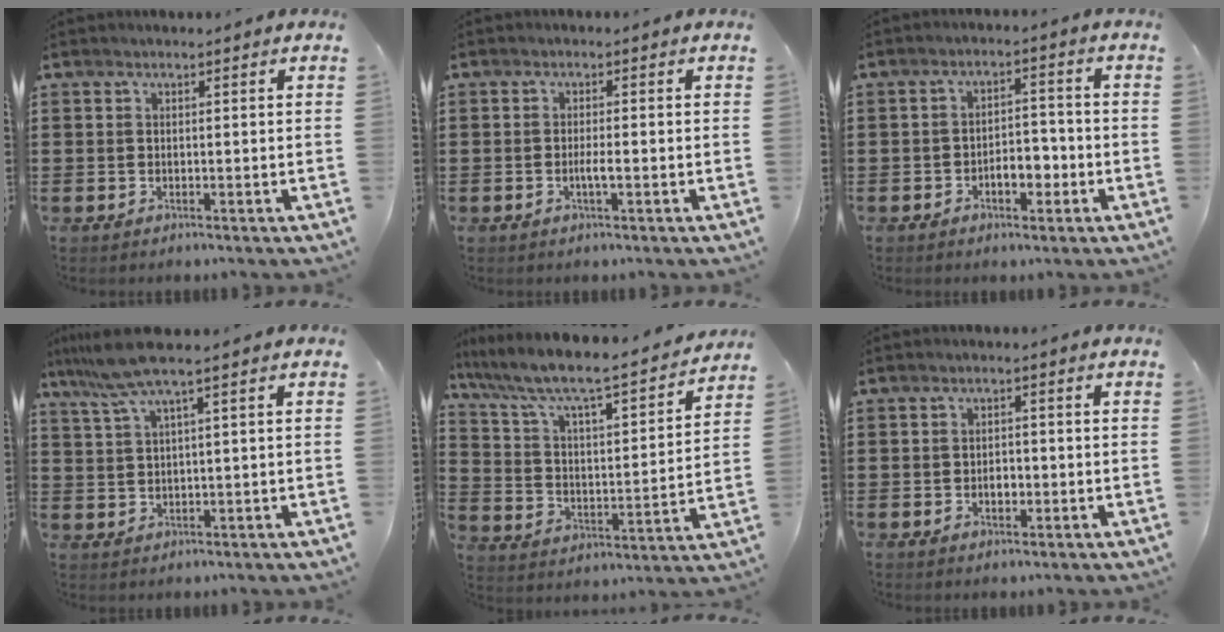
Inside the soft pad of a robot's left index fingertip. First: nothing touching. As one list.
[{"total": 2.0, "force": [-0.7, 0.3, 1.9], "torque": [-0.040, -0.004, -0.014]}, {"total": 4.6, "force": [-2.1, 2.5, 3.2], "torque": [-0.051, 0.005, -0.041]}, {"total": 5.7, "force": [3.1, 0.0, 4.8], "torque": [-0.109, -0.004, 0.054]}, {"total": 6.1, "force": [5.2, 0.8, 3.2], "torque": [-0.089, -0.048, 0.078]}, {"total": 2.0, "force": [-0.6, 1.2, 1.6], "torque": [-0.032, 0.003, -0.012]}]